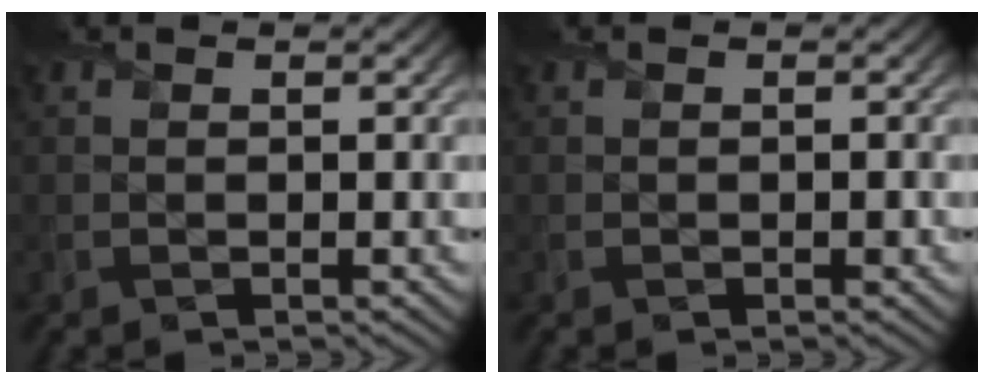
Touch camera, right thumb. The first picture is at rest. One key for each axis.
{"total": 0.8, "fx": -0.3, "fy": 0.5, "fz": 0.5, "tx": -0.005, "ty": -0.004, "tz": -0.003}